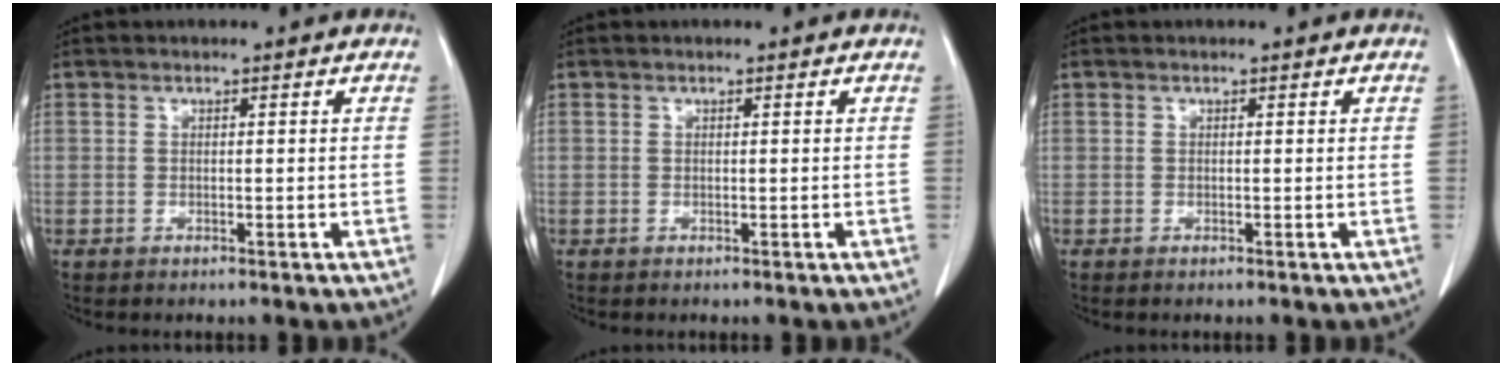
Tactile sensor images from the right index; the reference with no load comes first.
{"total": 0.0}
{"total": 0.0}